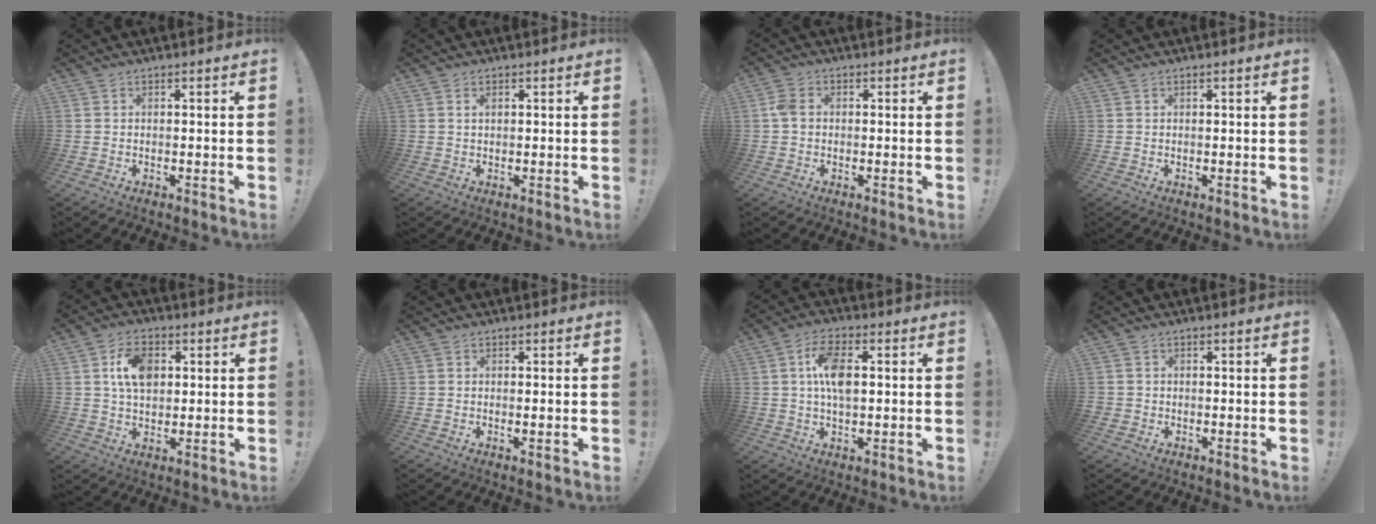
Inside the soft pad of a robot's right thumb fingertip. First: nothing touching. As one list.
[{"total": 1.3, "force": [0.6, 0.6, 1.0], "torque": [-0.012, -0.001, 0.009]}, {"total": 4.2, "force": [0.0, 3.0, 2.9], "torque": [-0.069, 0.013, 0.003]}, {"total": 0.0}, {"total": 9.4, "force": [2.5, 6.3, 6.6], "torque": [-0.098, 0.005, 0.046]}, {"total": 0.7, "force": [0.1, -0.1, 0.7], "torque": [-0.006, -0.004, 0.000]}, {"total": 9.6, "force": [1.3, 5.1, 8.1], "torque": [-0.137, 0.006, 0.025]}, {"total": 1.4, "force": [-0.4, 1.3, 0.3], "torque": [-0.011, 0.006, -0.007]}]